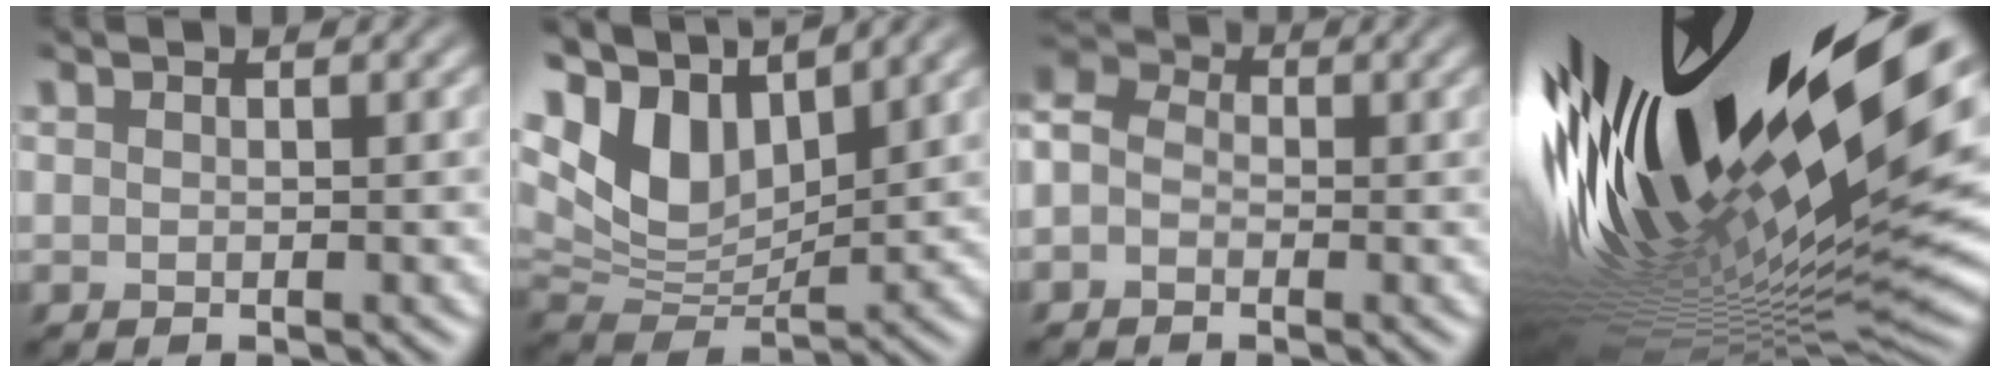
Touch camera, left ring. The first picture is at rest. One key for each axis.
{"total": 9.1, "fx": 3.5, "fy": 5.4, "fz": 6.6, "tx": -0.146, "ty": 0.008, "tz": 0.055}
{"total": 5.1, "fx": -1.0, "fy": 4.2, "fz": 2.6, "tx": -0.049, "ty": 0.019, "tz": -0.053}
{"total": 20.2, "fx": 3.8, "fy": 4.9, "fz": 19.3, "tx": -0.329, "ty": -0.049, "tz": 0.075}